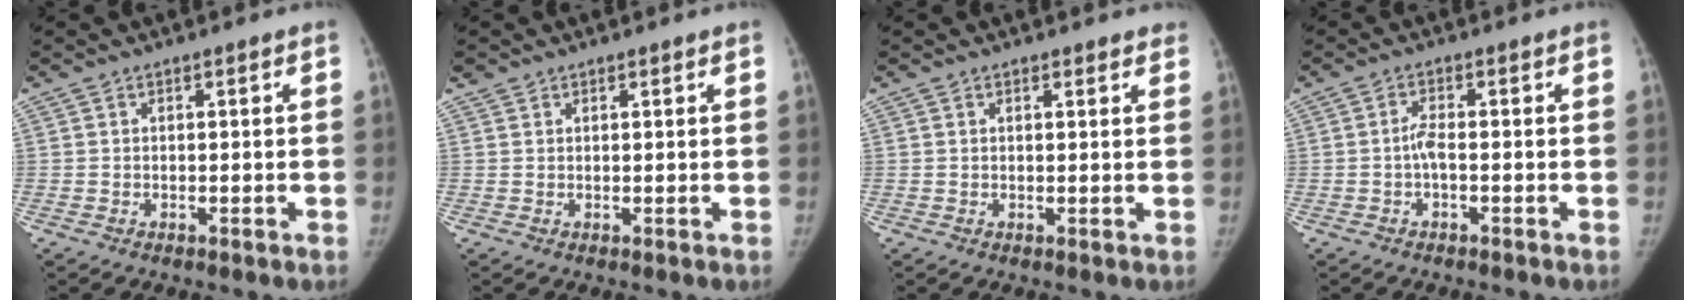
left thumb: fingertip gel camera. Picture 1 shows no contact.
{"total": 1.0, "force": [0.8, 0.6, 0.0], "torque": [0.008, -0.006, 0.011]}
{"total": 1.7, "force": [1.4, 0.6, 0.7], "torque": [0.004, -0.002, 0.015]}
{"total": 2.3, "force": [-0.6, 0.8, 2.1], "torque": [-0.043, 0.006, -0.015]}